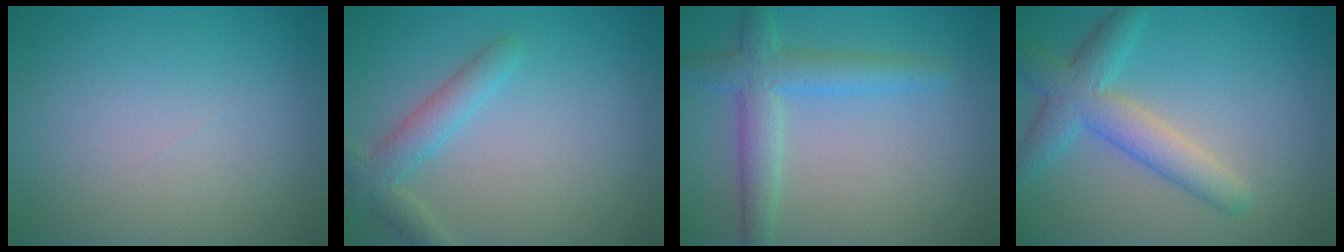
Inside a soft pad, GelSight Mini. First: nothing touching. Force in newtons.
{"total": 3.0, "press": 3.0, "slide": 0.2}
{"total": 4.1, "press": 4.1, "slide": 0.3}
{"total": 4.7, "press": 4.7, "slide": 0.2}